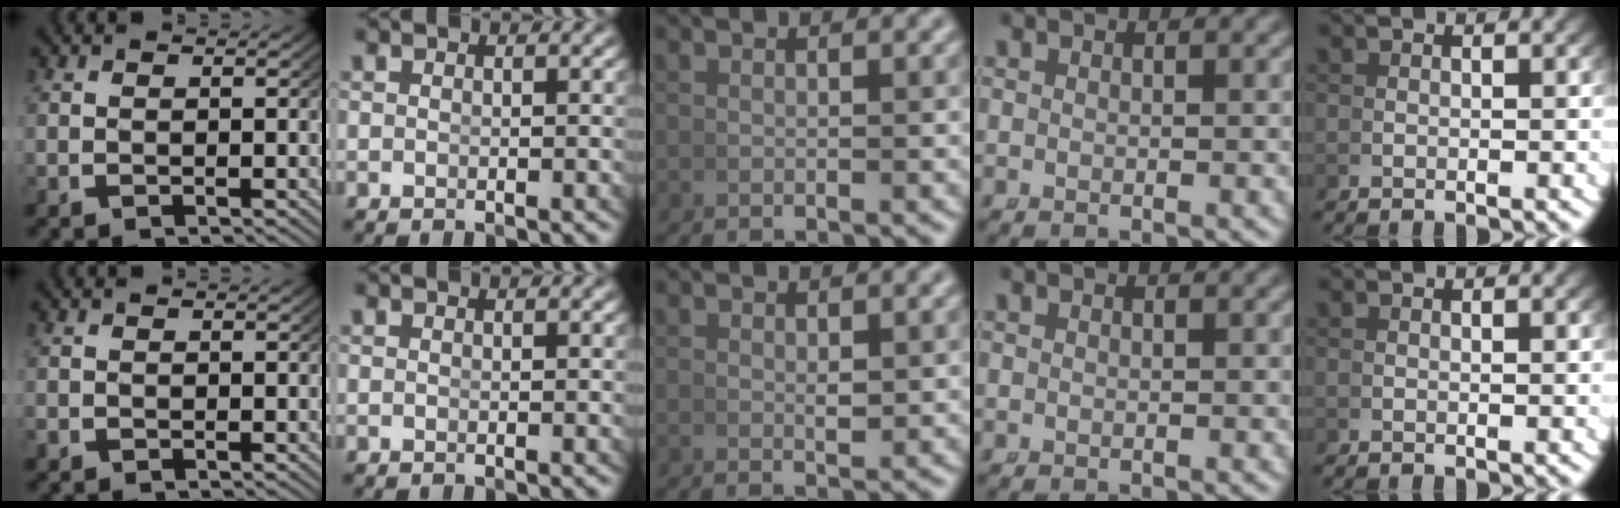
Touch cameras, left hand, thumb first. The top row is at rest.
{"thumb": {"total": 0.7, "force": [-0.3, 0.6, 0.1], "torque": [-0.007, -0.006, -0.006]}, "middle": {"total": 0.9, "force": [0.3, 0.3, 0.8], "torque": [-0.012, -0.004, 0.009]}}